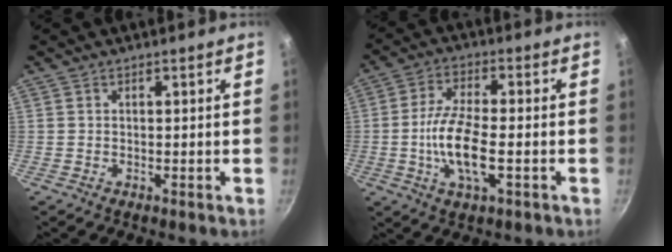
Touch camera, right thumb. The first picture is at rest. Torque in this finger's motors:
{"motor_torque": [0.55, 2.33, 0.57, 0.56, 0.43]}